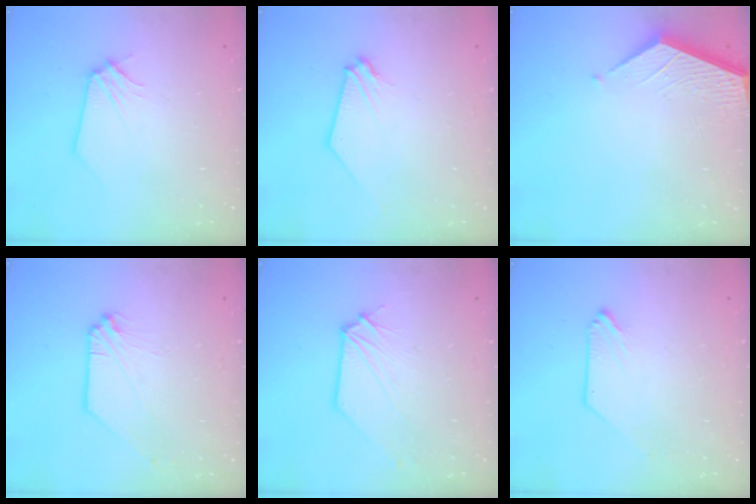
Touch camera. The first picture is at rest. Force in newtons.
{"total": 0.6, "press": 0.6, "slide": 0.1}
{"total": 3.7, "press": 3.7, "slide": 0.3}
{"total": 0.9, "press": 0.9, "slide": 0.1}
{"total": 1.1, "press": 1.1, "slide": 0.1}
{"total": 0.0}